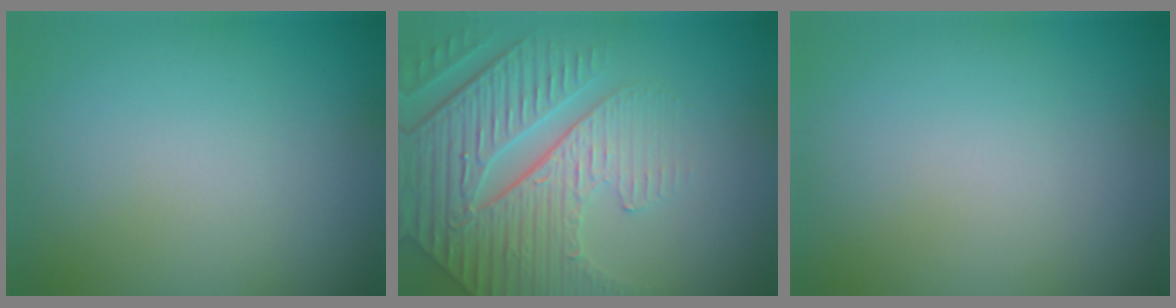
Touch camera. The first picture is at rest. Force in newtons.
{"total": 6.4, "press": 5.4, "slide": 3.4}
{"total": 0.0}